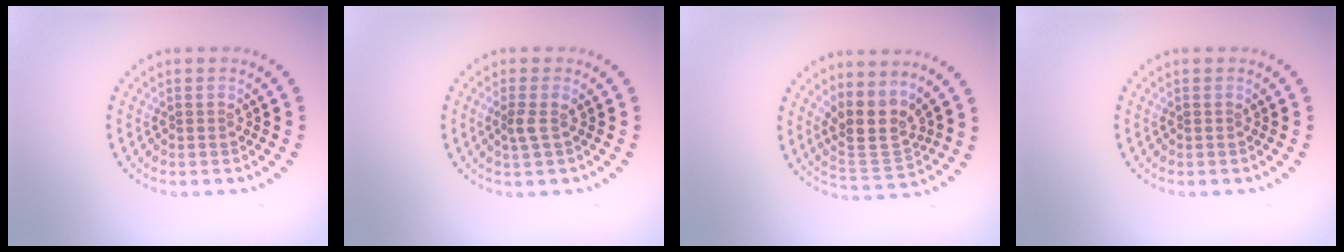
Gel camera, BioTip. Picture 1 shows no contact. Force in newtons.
{"total": 1.2, "press": 1.0, "slide": 0.7}
{"total": 4.0, "press": 3.3, "slide": 2.1}
{"total": 0.0}